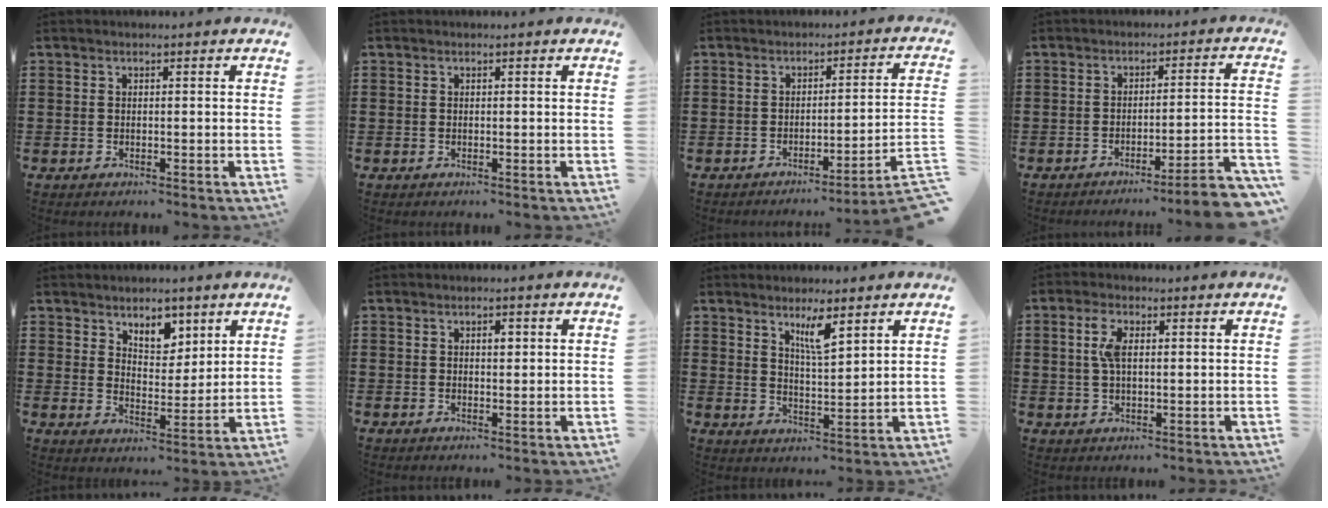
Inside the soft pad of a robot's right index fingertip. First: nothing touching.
{"total": 0.0}
{"total": 3.4, "force": [-2.5, -1.0, 2.0], "torque": [-0.038, -0.019, -0.054]}
{"total": 4.5, "force": [-3.5, -0.6, 2.7], "torque": [-0.048, -0.024, -0.073]}
{"total": 5.3, "force": [4.0, 3.1, 1.8], "torque": [-0.036, -0.005, 0.069]}
{"total": 1.4, "force": [0.4, 0.7, 1.1], "torque": [-0.015, 0.004, 0.003]}
{"total": 5.1, "force": [3.3, 1.1, 3.7], "torque": [-0.065, -0.003, 0.054]}
{"total": 4.3, "force": [0.9, 2.0, 3.7], "torque": [-0.086, 0.009, 0.011]}